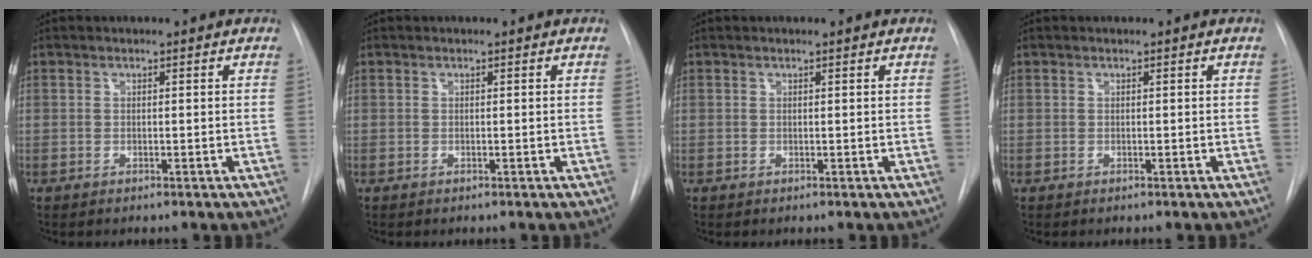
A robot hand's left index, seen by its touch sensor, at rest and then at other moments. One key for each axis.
{"total": 0.0}
{"total": 0.0}
{"total": 0.0}